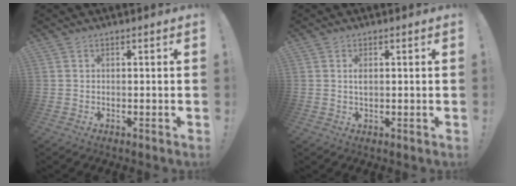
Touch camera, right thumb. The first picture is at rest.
{"total": 1.6, "force": [0.2, 0.6, 1.5], "torque": [-0.024, -0.001, 0.001]}